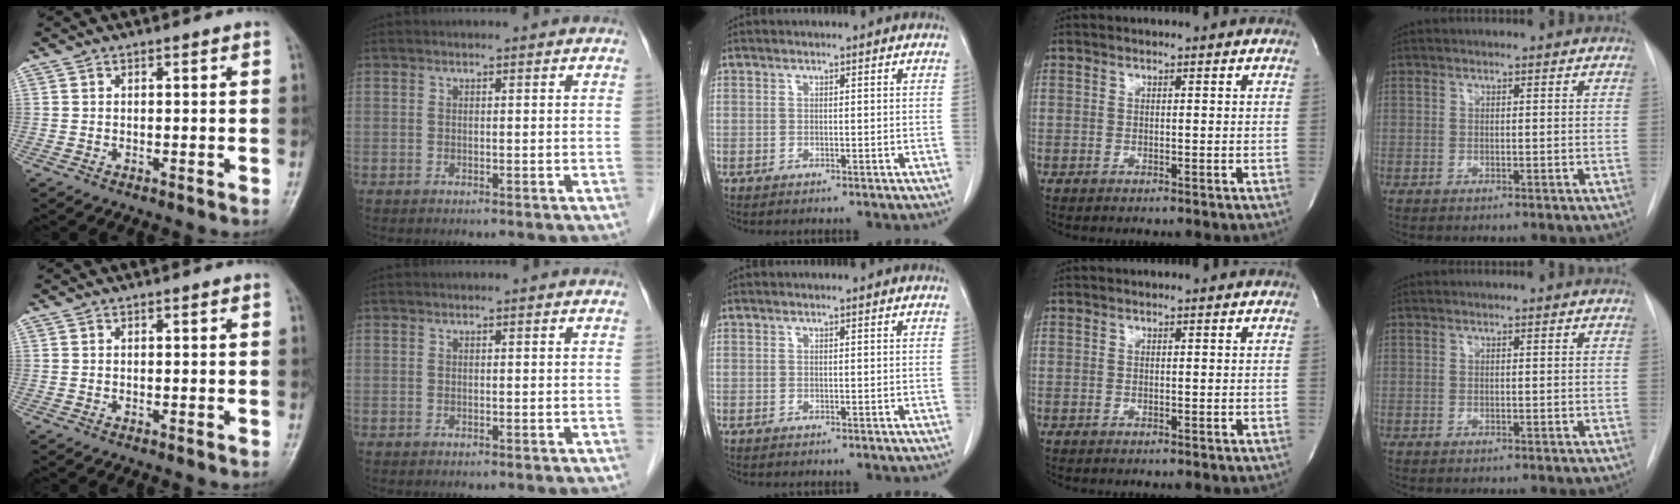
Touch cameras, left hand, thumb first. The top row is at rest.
{}